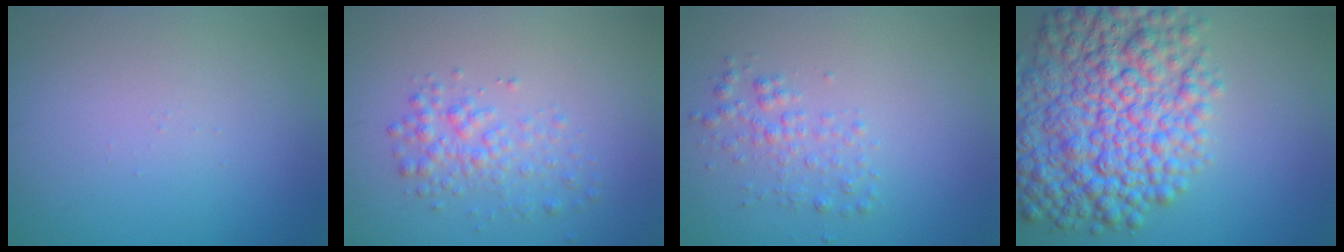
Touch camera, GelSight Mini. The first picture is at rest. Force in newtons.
{"total": 2.5, "press": 2.5, "slide": 0.1}
{"total": 2.0, "press": 2.0, "slide": 0.1}
{"total": 11.8, "press": 11.8, "slide": 0.4}